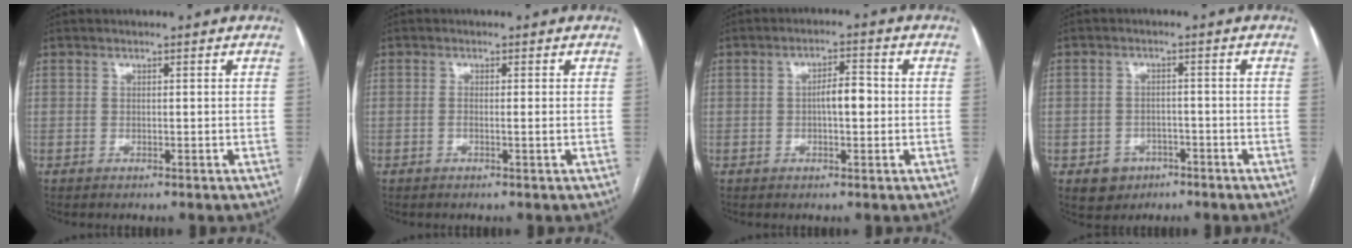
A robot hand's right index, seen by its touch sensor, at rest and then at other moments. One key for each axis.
{"total": 1.1, "fx": -0.1, "fy": 0.1, "fz": 1.1, "tx": -0.020, "ty": 0.001, "tz": 0.001}
{"total": 4.0, "fx": -0.3, "fy": 1.4, "fz": 3.7, "tx": -0.062, "ty": 0.011, "tz": -0.004}
{"total": 4.4, "fx": -2.2, "fy": 3.7, "fz": 0.9, "tx": -0.005, "ty": 0.011, "tz": -0.026}